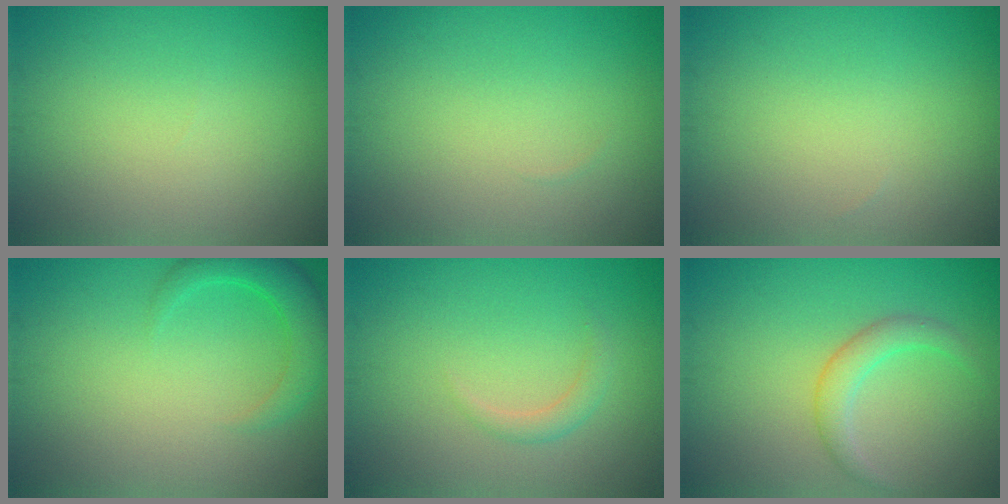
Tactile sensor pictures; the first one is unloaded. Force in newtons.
{"total": 0.0}
{"total": 0.0}
{"total": 3.3, "press": 3.3, "slide": 0.3}
{"total": 1.2, "press": 1.2, "slide": 0.1}
{"total": 2.4, "press": 2.4, "slide": 0.1}